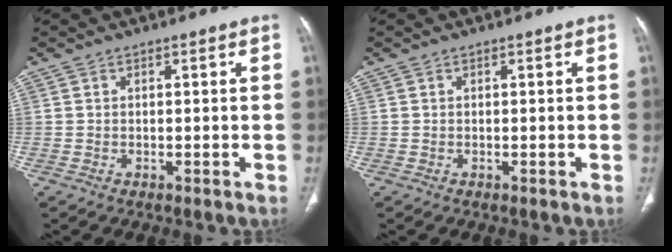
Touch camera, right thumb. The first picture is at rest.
{"total": 0.0}